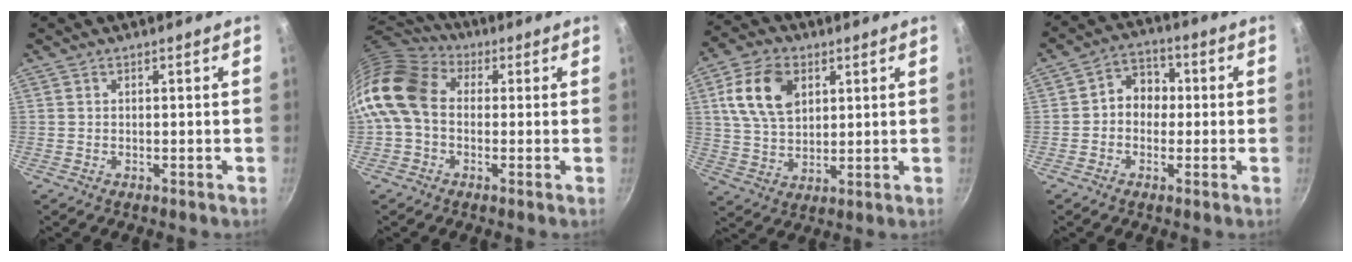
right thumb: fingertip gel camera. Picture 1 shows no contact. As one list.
[{"total": 13.8, "force": [0.4, 10.5, 9.1], "torque": [-0.161, 0.027, -0.013]}, {"total": 12.6, "force": [4.2, 8.3, 8.5], "torque": [-0.139, -0.003, 0.078]}, {"total": 7.0, "force": [0.0, 5.9, 3.9], "torque": [-0.021, 0.018, -0.014]}]